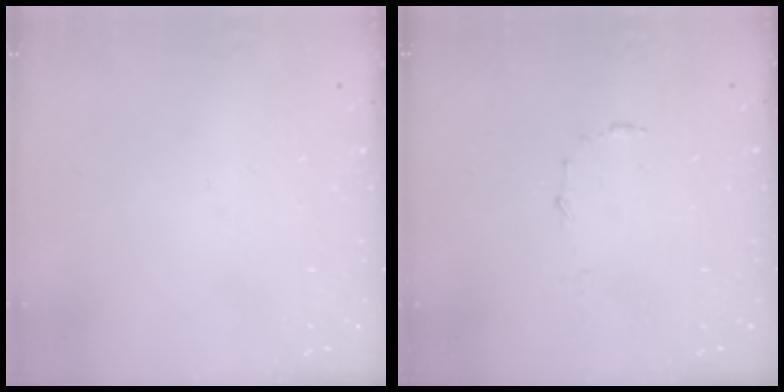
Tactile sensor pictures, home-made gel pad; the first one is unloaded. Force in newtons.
{"total": 4.5, "press": 4.5, "slide": 0.4}